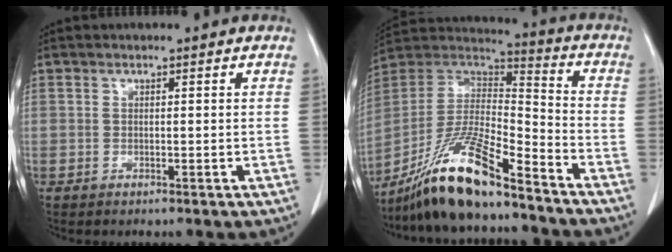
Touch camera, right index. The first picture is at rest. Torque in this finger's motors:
{"motor_torque": [0.78, -0.85, 0.63, 0.21]}